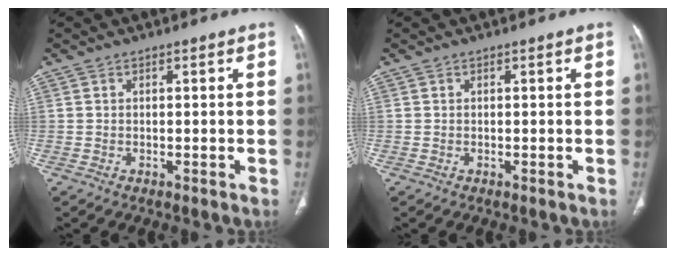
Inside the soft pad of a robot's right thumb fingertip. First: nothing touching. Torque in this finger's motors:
{"motor_torque": [0.02, 0.02, 0.00, 0.00, 0.00]}